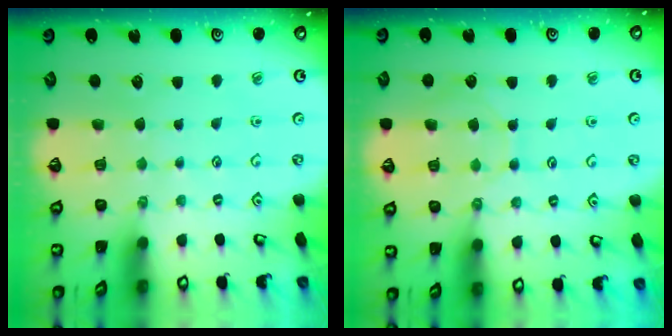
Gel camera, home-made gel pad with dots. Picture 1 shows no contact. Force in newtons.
{"total": 7.6, "press": 7.5, "slide": 0.8}